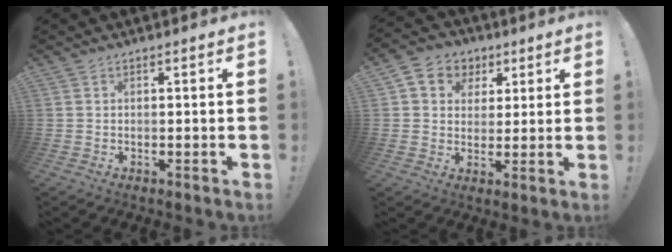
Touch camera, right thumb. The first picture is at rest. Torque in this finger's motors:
{"motor_torque": [0.69, 0.74, 0.58, 0.23, 0.46]}